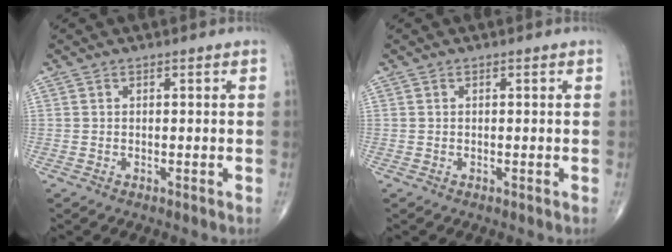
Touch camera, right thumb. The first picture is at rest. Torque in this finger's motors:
{"motor_torque": [0.06, 0.06, -0.08, -0.06, 0.01]}